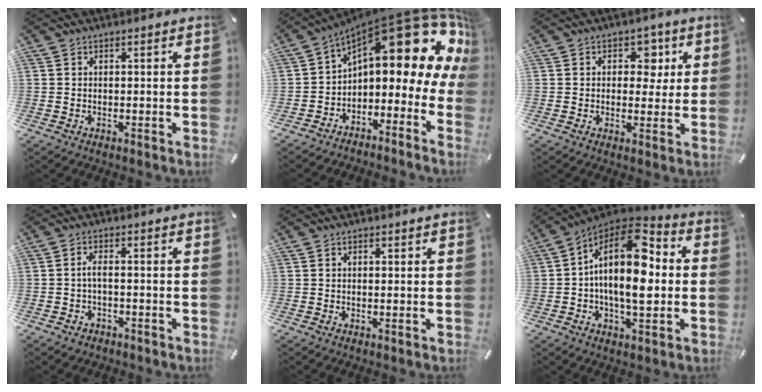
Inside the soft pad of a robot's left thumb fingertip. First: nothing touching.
{"total": 19.2, "force": [10.5, 7.7, 14.2], "torque": [-0.173, -0.094, 0.166]}
{"total": 6.6, "force": [1.9, 5.0, 3.9], "torque": [-0.033, -0.006, 0.021]}
{"total": 3.0, "force": [-1.1, 1.5, 2.3], "torque": [-0.051, 0.007, -0.026]}
{"total": 0.7, "force": [0.0, 0.4, 0.6], "torque": [-0.011, 0.001, -0.001]}
{"total": 19.3, "force": [0.6, 10.0, 16.5], "torque": [-0.307, -0.014, 0.002]}